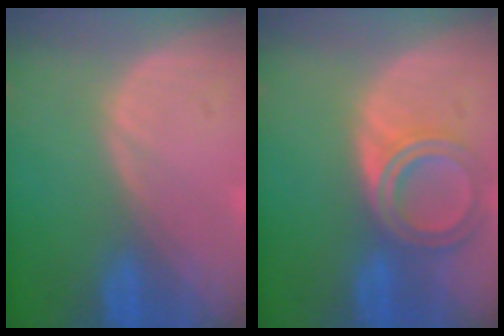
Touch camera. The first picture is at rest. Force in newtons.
{"total": 6.4, "press": 5.7, "slide": 2.8}